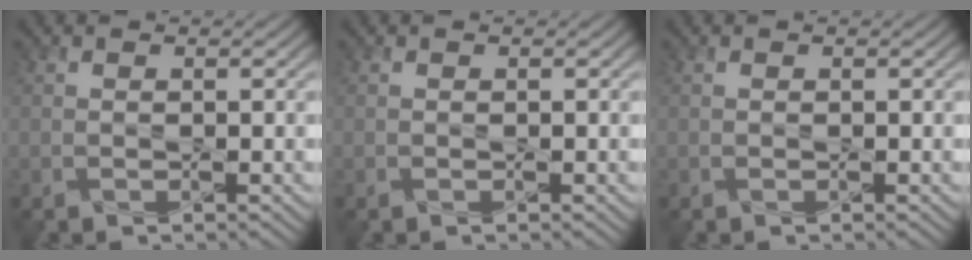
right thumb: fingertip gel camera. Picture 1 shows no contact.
{"total": 0.0}
{"total": 0.0}